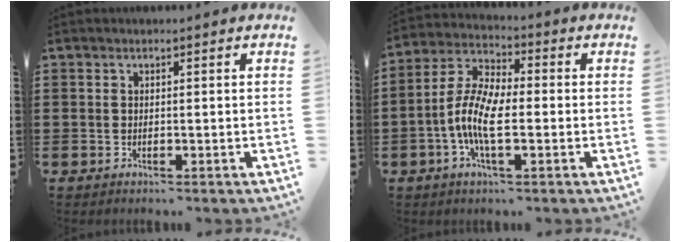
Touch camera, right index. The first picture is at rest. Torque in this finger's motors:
{"motor_torque": [2.14, 0.00, 0.39, 0.20]}